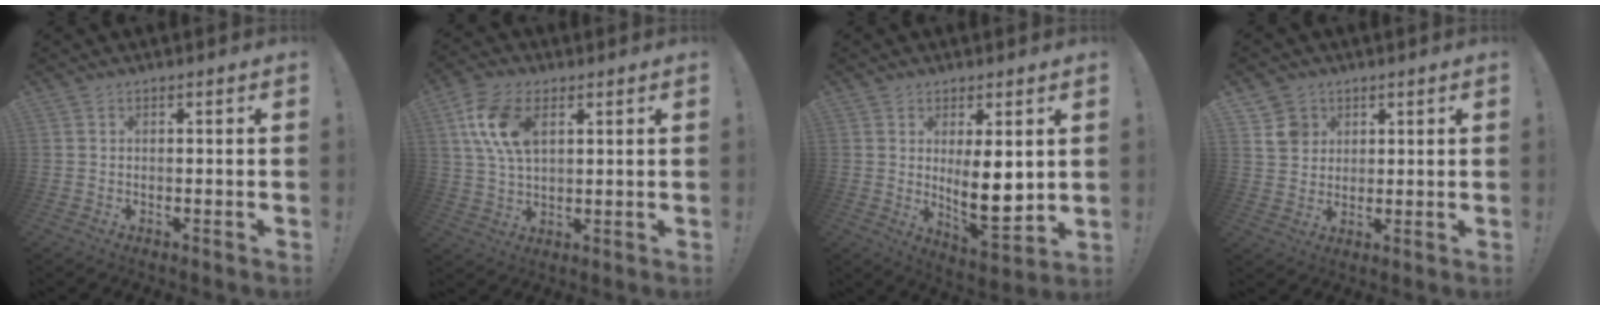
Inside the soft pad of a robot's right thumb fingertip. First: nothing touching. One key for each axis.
{"total": 12.6, "fx": 4.5, "fy": 7.3, "fz": 9.2, "tx": -0.181, "ty": -0.001, "tz": 0.084}
{"total": 11.4, "fx": 1.6, "fy": 4.0, "fz": 10.6, "tx": -0.161, "ty": -0.029, "tz": 0.028}
{"total": 6.7, "fx": 3.6, "fy": 5.6, "fz": 1.0, "tx": -0.007, "ty": -0.024, "tz": 0.070}